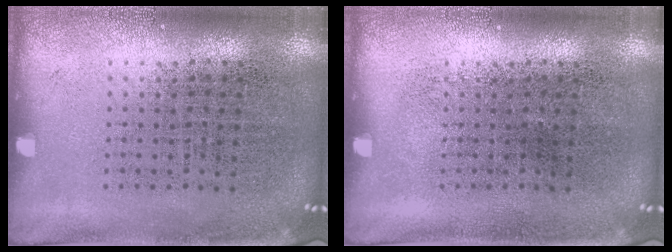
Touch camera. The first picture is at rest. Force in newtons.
{"total": 0.0}